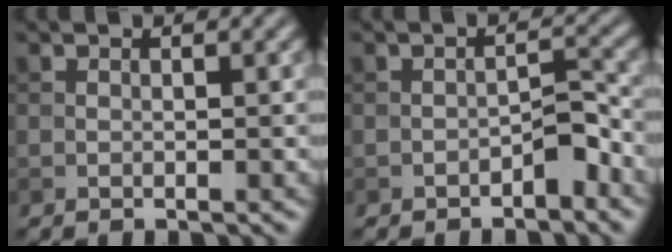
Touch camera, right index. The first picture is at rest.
{"total": 2.2, "force": [-1.4, 0.8, 1.4], "torque": [-0.019, 0.012, -0.023]}